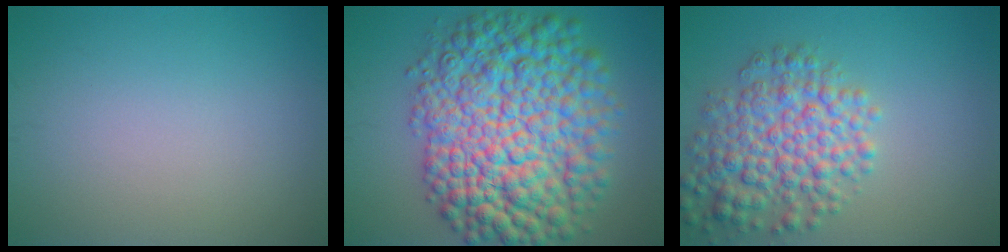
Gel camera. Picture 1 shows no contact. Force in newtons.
{"total": 14.3, "press": 14.3, "slide": 0.3}
{"total": 6.4, "press": 6.4, "slide": 0.2}